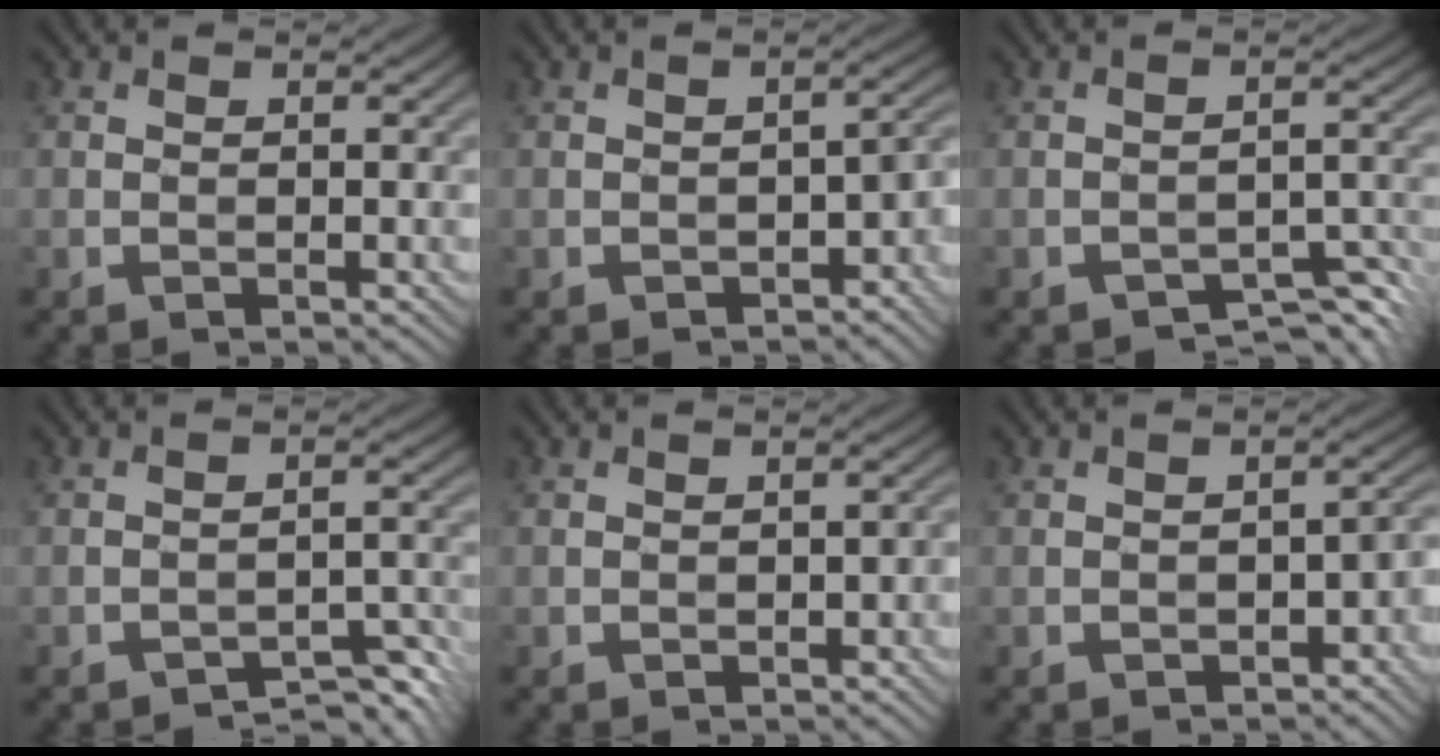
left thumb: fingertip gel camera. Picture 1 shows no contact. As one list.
[{"total": 4.5, "force": [-2.3, 2.4, 3.1], "torque": [-0.036, -0.006, -0.033]}, {"total": 3.9, "force": [-3.3, 1.1, 1.9], "torque": [-0.021, 0.005, -0.043]}, {"total": 4.3, "force": [-3.7, 1.0, 1.9], "torque": [-0.022, 0.008, -0.050]}, {"total": 1.0, "force": [-0.5, 0.5, 0.6], "torque": [-0.013, -0.003, -0.006]}, {"total": 3.3, "force": [-1.7, 1.8, 2.2], "torque": [-0.026, -0.004, -0.023]}]